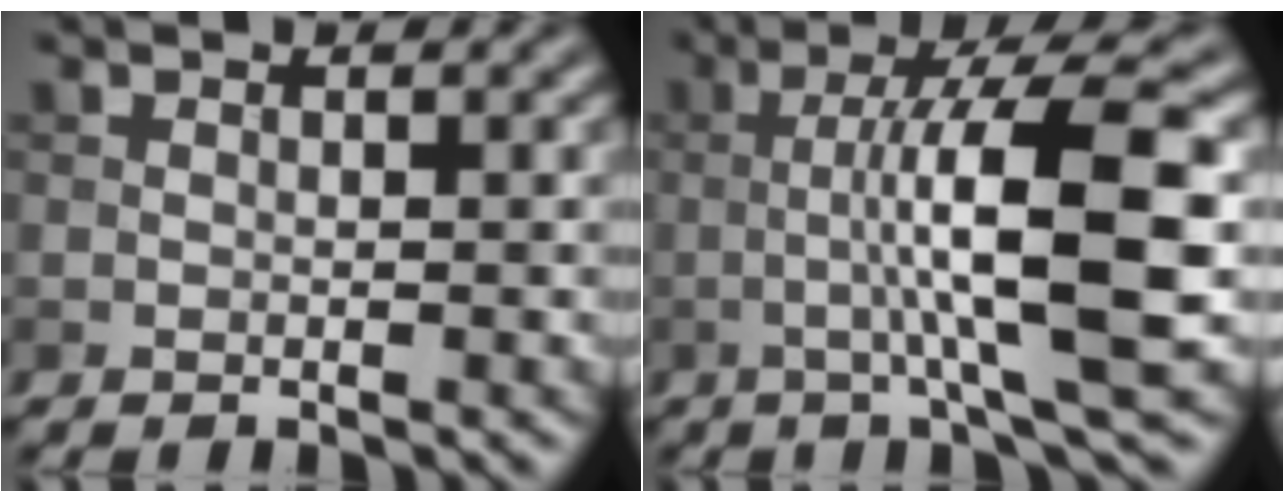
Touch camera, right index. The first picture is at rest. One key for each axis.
{"total": 10.0, "fx": -1.2, "fy": 1.5, "fz": 9.8, "tx": -0.139, "ty": 0.017, "tz": -0.020}